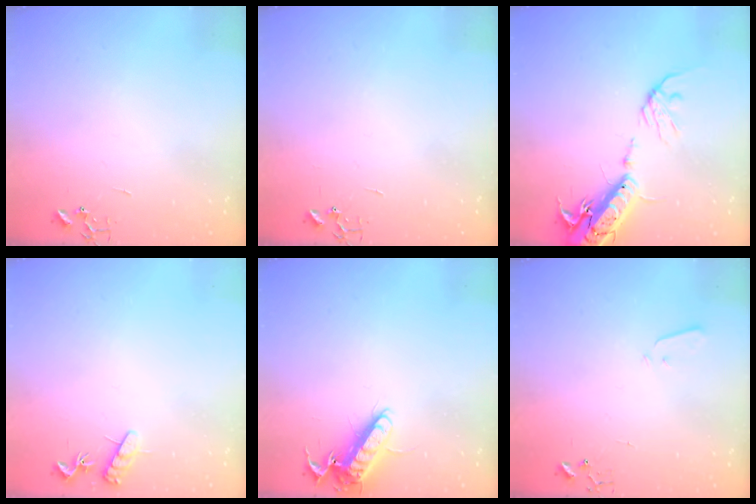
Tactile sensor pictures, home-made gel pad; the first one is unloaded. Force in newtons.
{"total": 0.0}
{"total": 18.1, "press": 17.7, "slide": 3.8}
{"total": 8.1, "press": 8.1, "slide": 0.6}
{"total": 12.3, "press": 12.1, "slide": 1.8}
{"total": 2.1, "press": 2.0, "slide": 0.4}